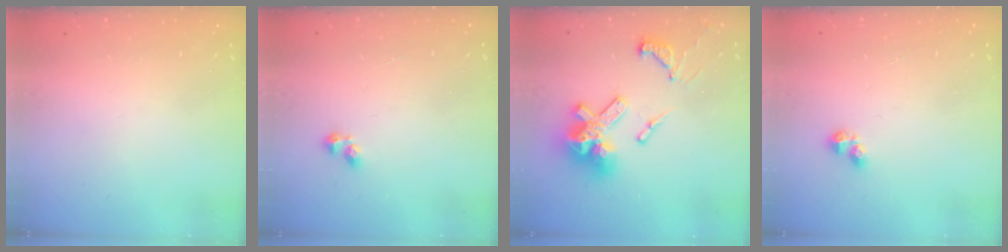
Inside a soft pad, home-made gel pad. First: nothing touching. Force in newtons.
{"total": 2.5, "press": 2.3, "slide": 0.9}
{"total": 18.8, "press": 18.8, "slide": 1.6}
{"total": 3.3, "press": 3.3, "slide": 0.4}